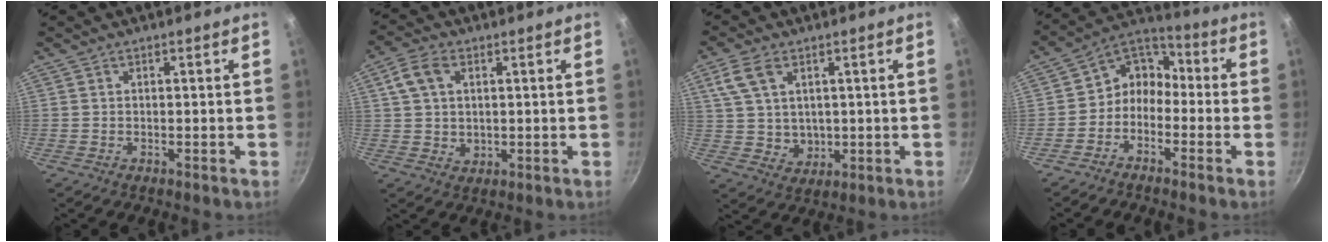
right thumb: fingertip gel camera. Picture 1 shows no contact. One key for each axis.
{"total": 7.3, "fx": 2.2, "fy": 5.0, "fz": 4.7, "tx": -0.085, "ty": 0.000, "tz": 0.038}
{"total": 8.9, "fx": 3.1, "fy": 6.3, "fz": 5.4, "tx": -0.088, "ty": -0.011, "tz": 0.069}
{"total": 7.7, "fx": -2.8, "fy": 6.2, "fz": 3.7, "tx": -0.040, "ty": 0.058, "tz": -0.078}